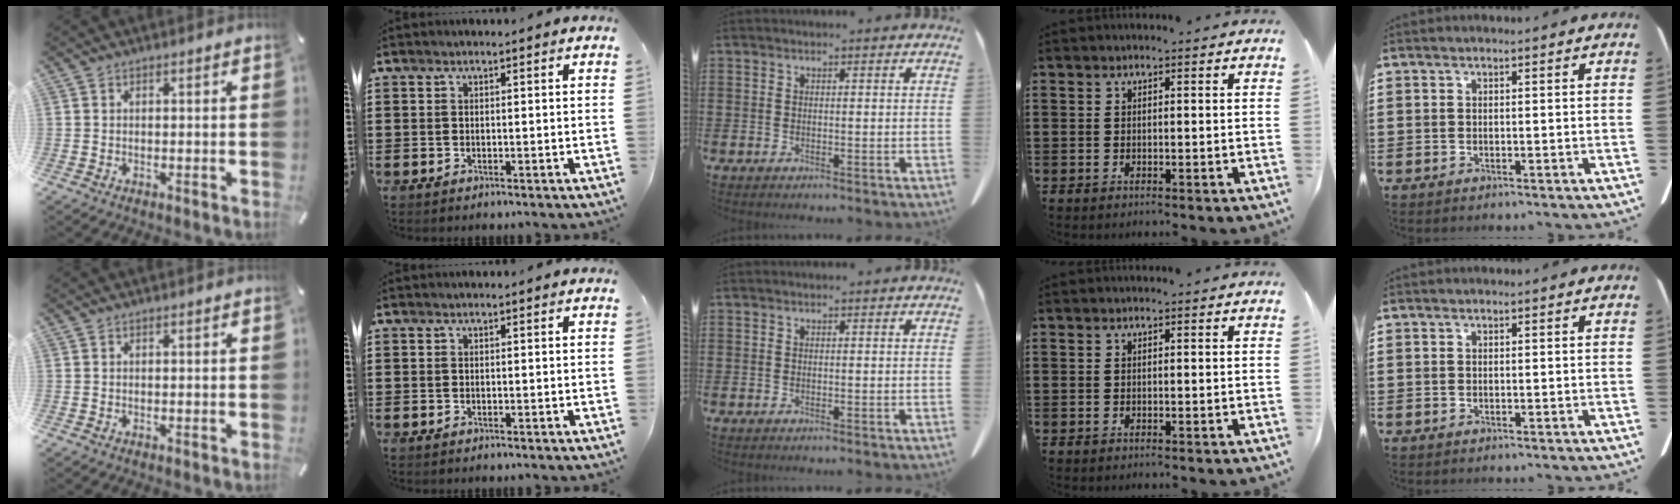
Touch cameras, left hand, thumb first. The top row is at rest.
{}